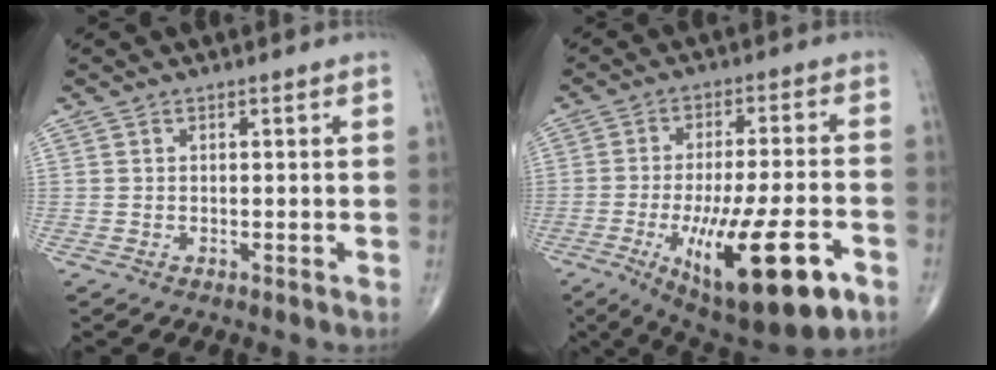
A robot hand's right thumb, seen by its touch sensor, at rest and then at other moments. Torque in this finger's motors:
{"motor_torque": [2.36, 1.71, 0.47, -0.35, 0.56]}